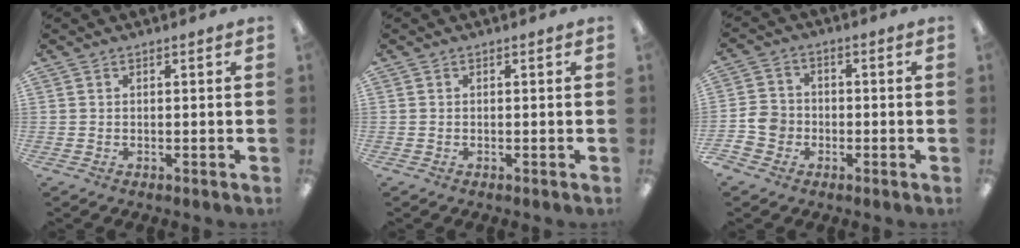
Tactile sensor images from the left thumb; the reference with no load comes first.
{"total": 0.0}
{"total": 5.8, "force": [-2.2, 5.0, 2.0], "torque": [-0.048, 0.015, -0.040]}